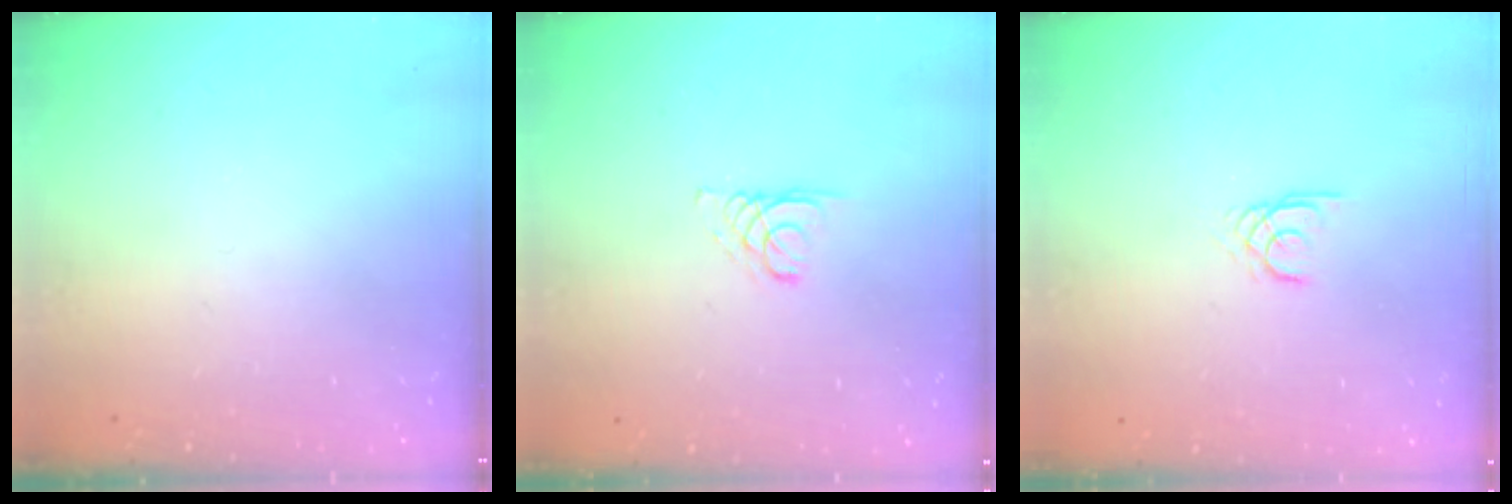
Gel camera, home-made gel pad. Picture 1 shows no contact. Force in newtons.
{"total": 2.1, "press": 2.1, "slide": 0.2}
{"total": 1.6, "press": 1.6, "slide": 0.2}